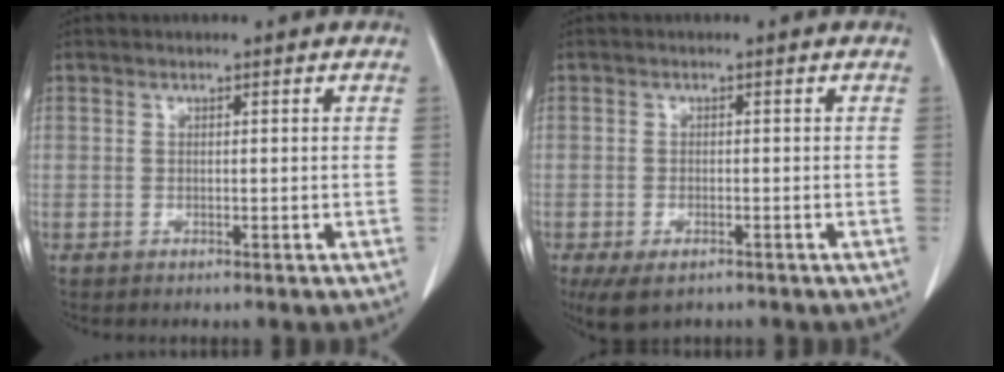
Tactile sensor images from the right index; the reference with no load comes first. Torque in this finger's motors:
{"motor_torque": [0.66, -0.67, 0.20, 0.07]}